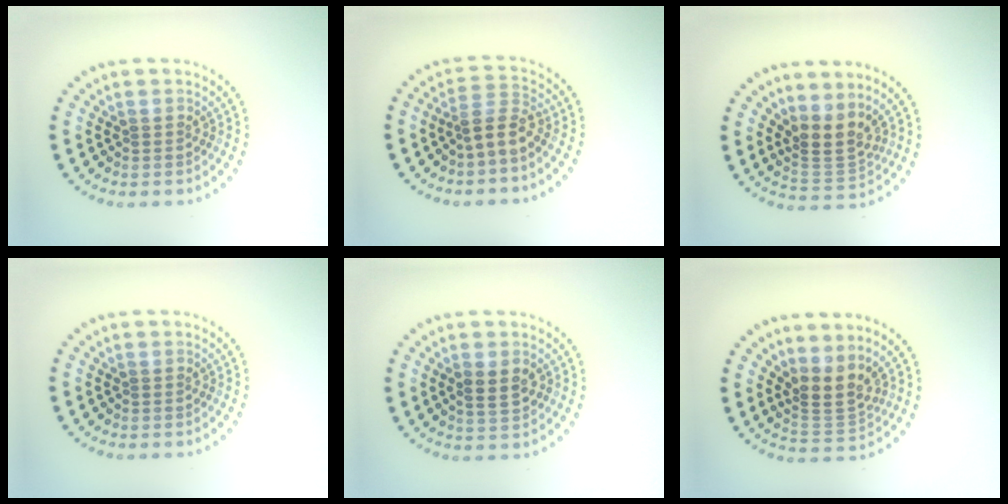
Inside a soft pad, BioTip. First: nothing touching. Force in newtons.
{"total": 2.7, "press": 1.9, "slide": 1.8}
{"total": 3.2, "press": 2.4, "slide": 2.1}
{"total": 0.0}
{"total": 2.3, "press": 2.3, "slide": 0.2}
{"total": 3.2, "press": 2.4, "slide": 2.2}